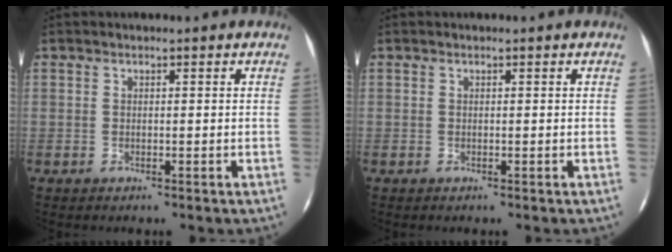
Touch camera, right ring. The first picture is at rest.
{"total": 0.0}